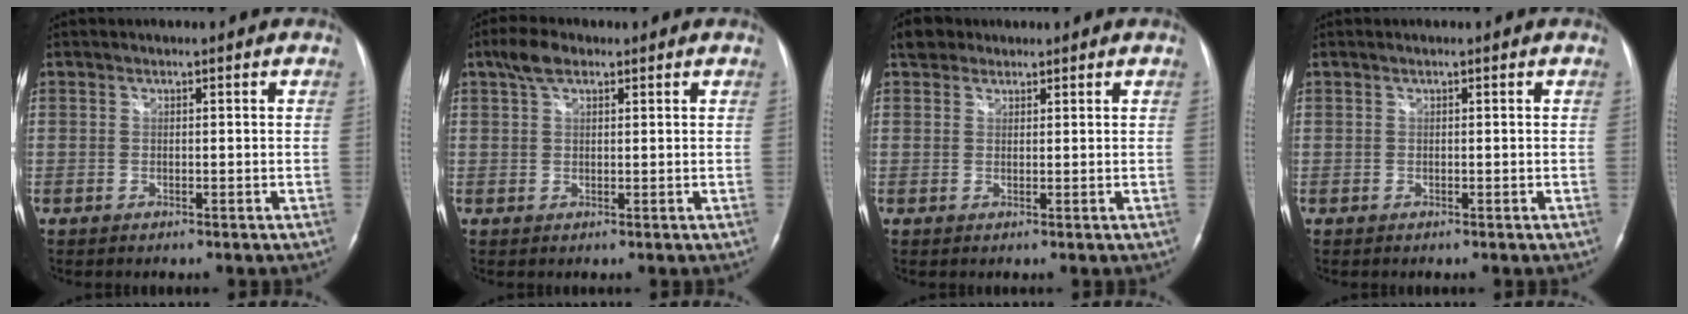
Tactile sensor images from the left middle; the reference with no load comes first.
{"total": 3.7, "force": [2.4, 1.7, 2.4], "torque": [-0.055, 0.017, 0.046]}
{"total": 2.8, "force": [2.0, 1.8, 0.5], "torque": [-0.015, 0.019, 0.035]}
{"total": 0.0}